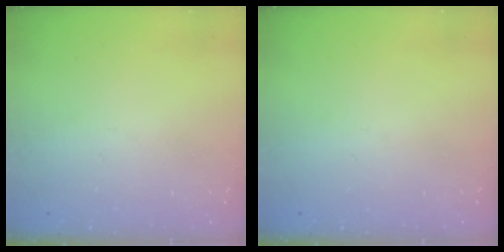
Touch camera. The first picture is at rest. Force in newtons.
{"total": 0.0}